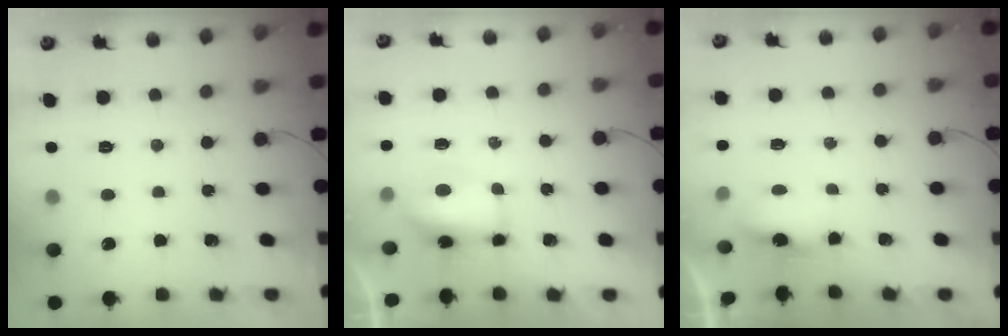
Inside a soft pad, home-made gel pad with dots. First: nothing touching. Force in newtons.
{"total": 6.8, "press": 6.8, "slide": 0.4}
{"total": 3.7, "press": 3.7, "slide": 0.6}